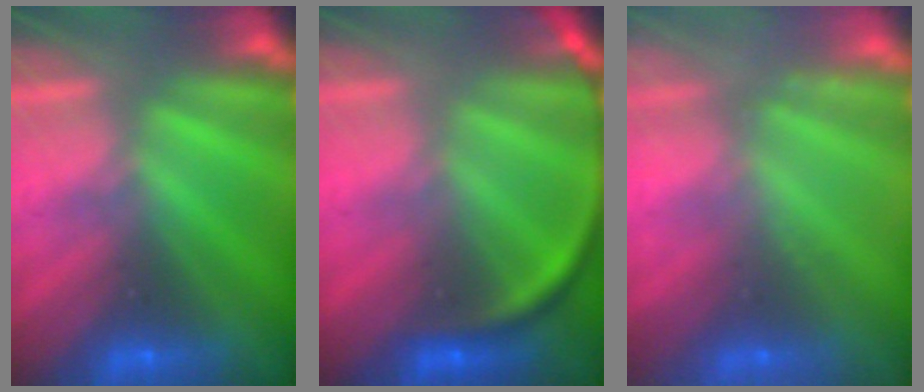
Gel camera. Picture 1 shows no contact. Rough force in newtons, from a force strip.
{"total": 3.4}
{"total": 2.2}